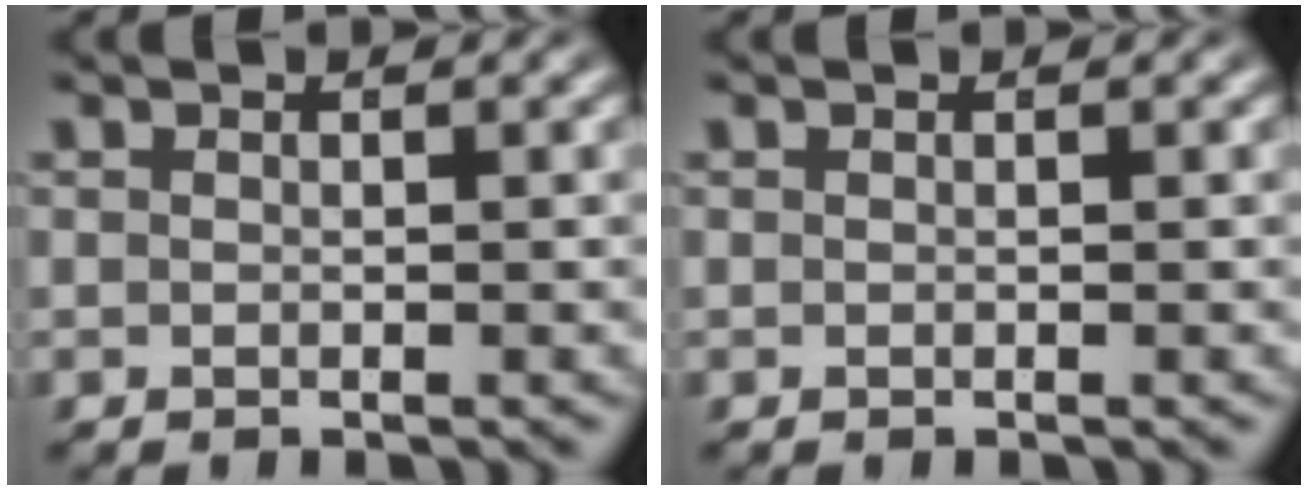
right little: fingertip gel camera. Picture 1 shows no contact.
{"total": 0.0}